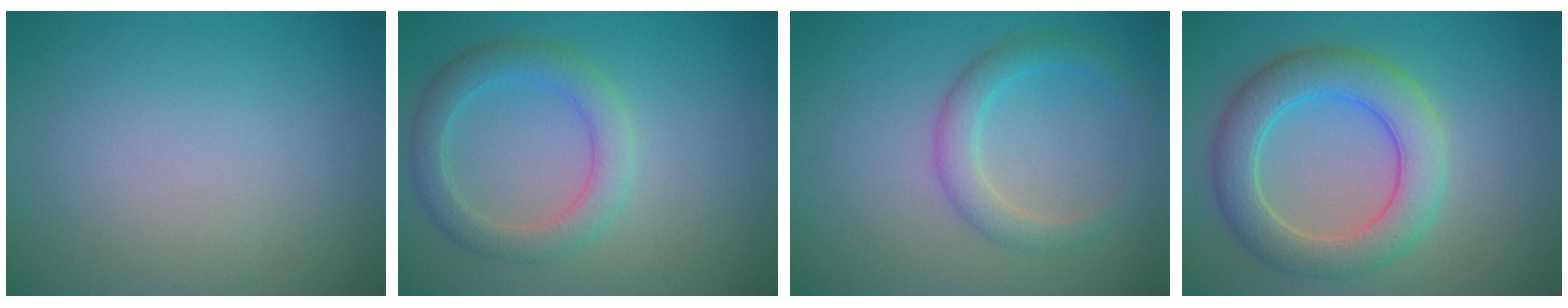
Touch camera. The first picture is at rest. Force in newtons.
{"total": 3.6, "press": 3.6, "slide": 0.2}
{"total": 2.7, "press": 2.7, "slide": 0.1}
{"total": 5.9, "press": 5.9, "slide": 0.3}